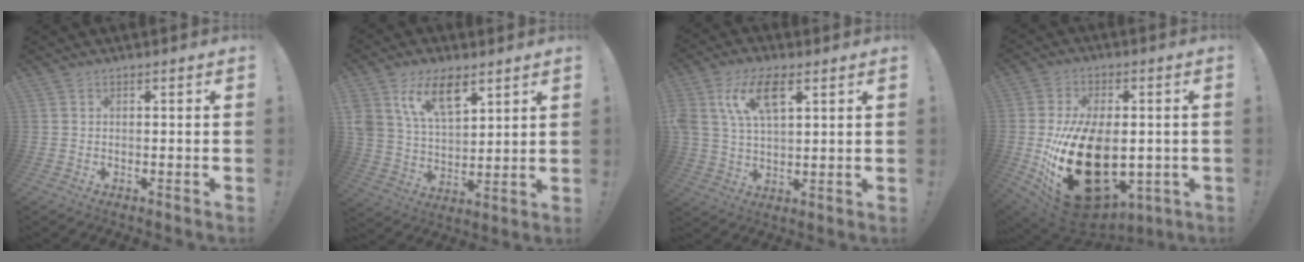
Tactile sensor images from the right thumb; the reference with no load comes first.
{"total": 13.8, "force": [8.1, 7.5, 8.2], "torque": [-0.162, -0.031, 0.153]}
{"total": 11.9, "force": [5.0, 6.0, 9.0], "torque": [-0.187, 0.002, 0.094]}
{"total": 28.9, "force": [-4.9, 17.7, 22.3], "torque": [-0.398, 0.020, -0.055]}